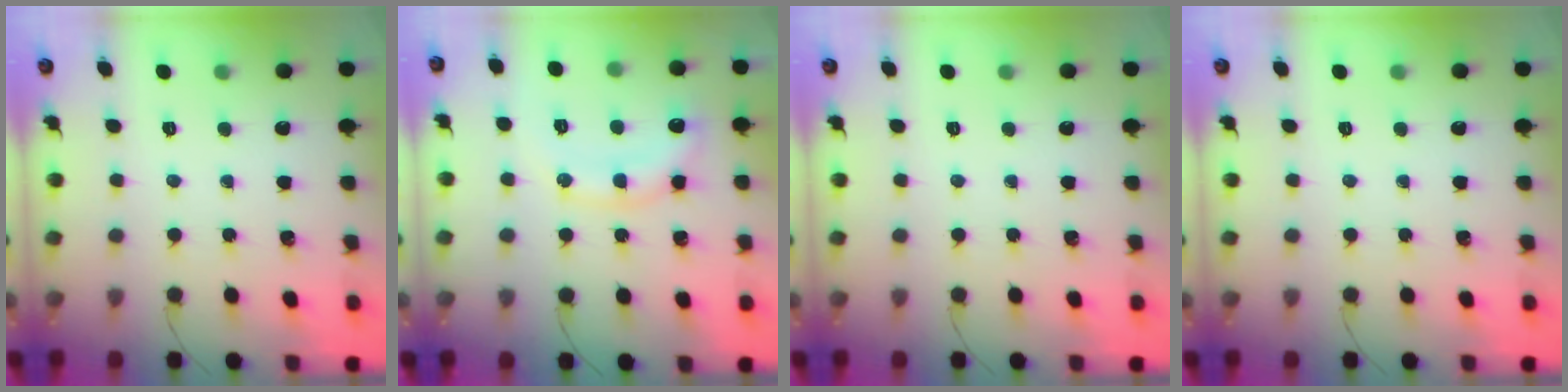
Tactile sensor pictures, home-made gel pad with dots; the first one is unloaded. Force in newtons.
{"total": 11.7, "press": 11.7, "slide": 0.6}
{"total": 0.0}
{"total": 0.0}